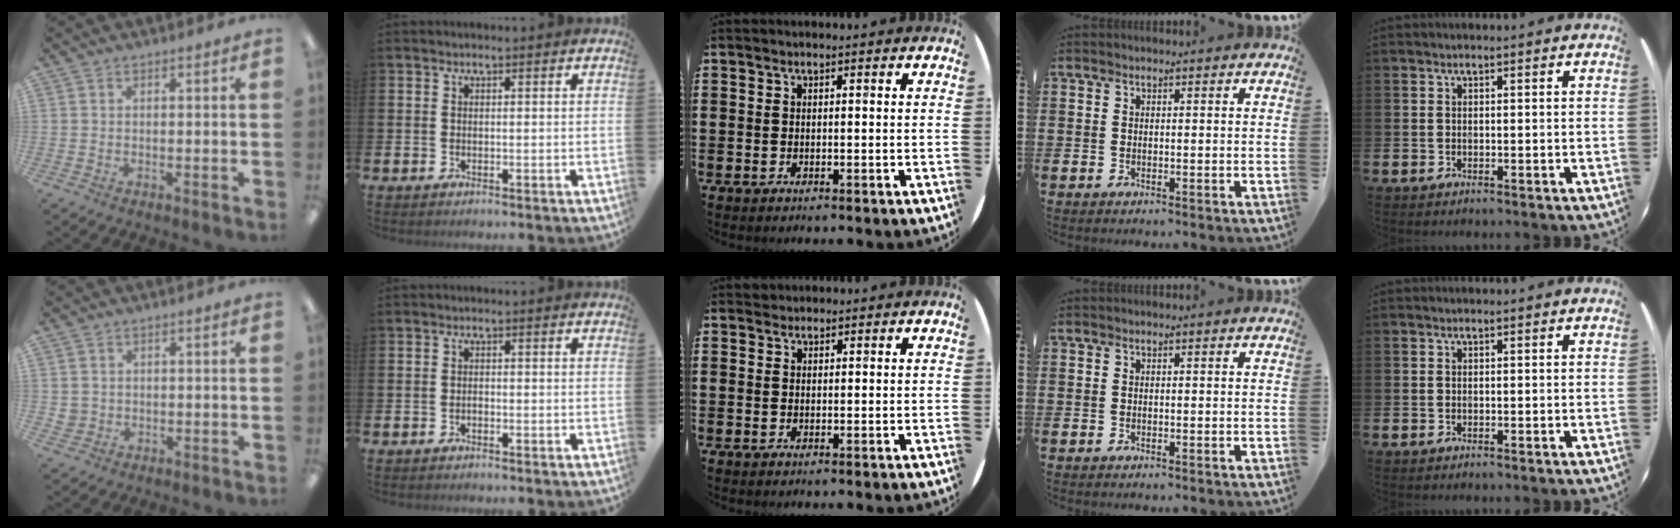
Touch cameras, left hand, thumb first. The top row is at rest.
{"thumb": {"total": 2.2, "force": [0.0, 2.2, 0.1], "torque": [-0.005, 0.003, -0.002]}, "index": {"total": 0.6, "force": [-0.4, 0.3, 0.3], "torque": [-0.010, -0.001, -0.008]}, "middle": {"total": 0.8, "force": [0.7, 0.3, -0.2], "torque": [0.002, 0.004, 0.014]}}